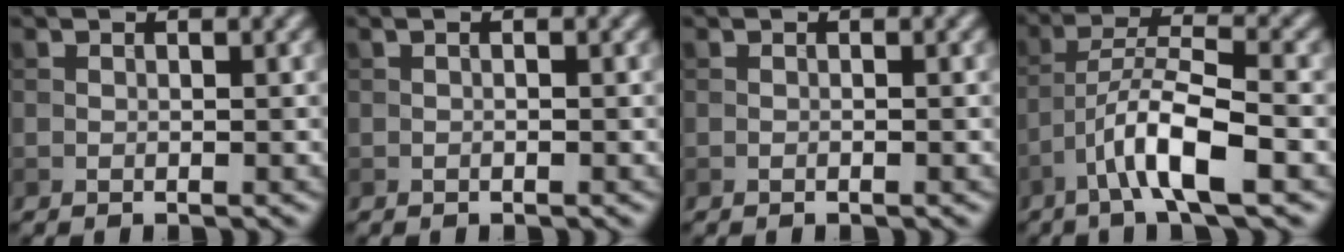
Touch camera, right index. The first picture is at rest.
{"total": 0.5, "force": [-0.1, 0.1, 0.5], "torque": [-0.012, -0.002, -0.004]}
{"total": 0.0}
{"total": 6.4, "force": [-3.2, 1.3, 5.5], "torque": [-0.099, 0.014, -0.060]}